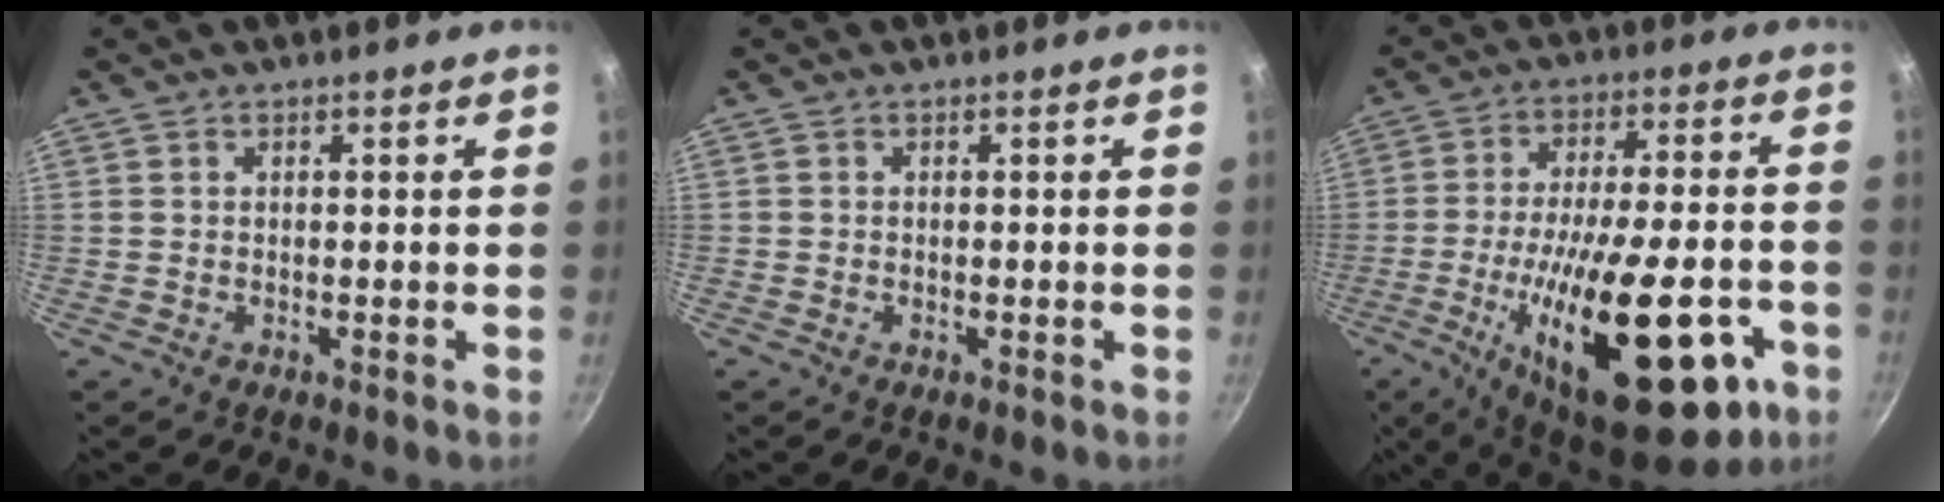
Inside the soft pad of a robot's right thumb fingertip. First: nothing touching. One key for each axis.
{"total": 0.0}
{"total": 27.5, "fx": -10.1, "fy": 10.0, "fz": 23.6, "tx": -0.343, "ty": 0.019, "tz": -0.147}